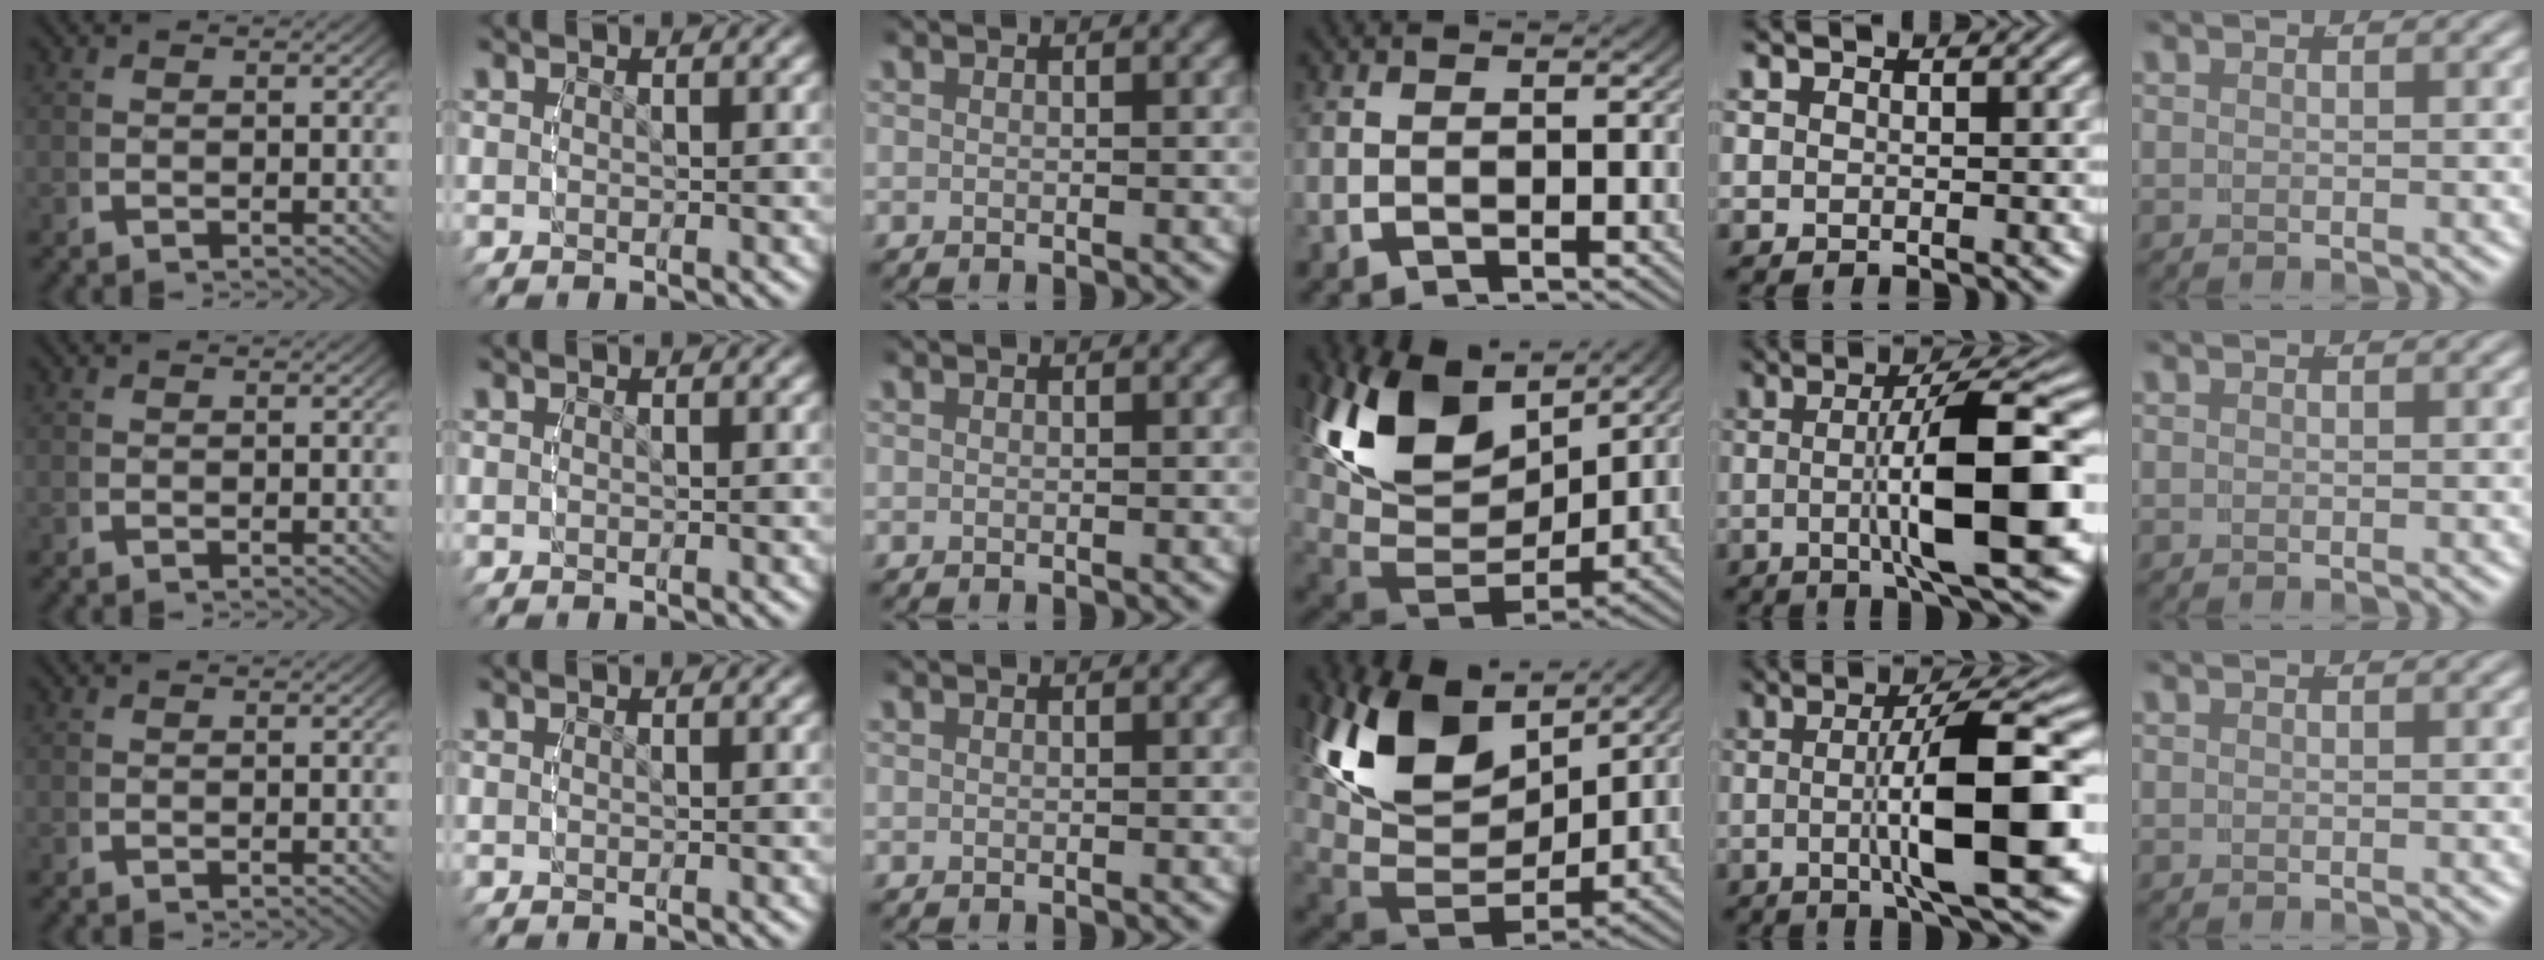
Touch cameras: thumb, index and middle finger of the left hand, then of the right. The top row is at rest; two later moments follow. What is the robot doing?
{"motion": "lift_and_place", "object": "bottle cap"}